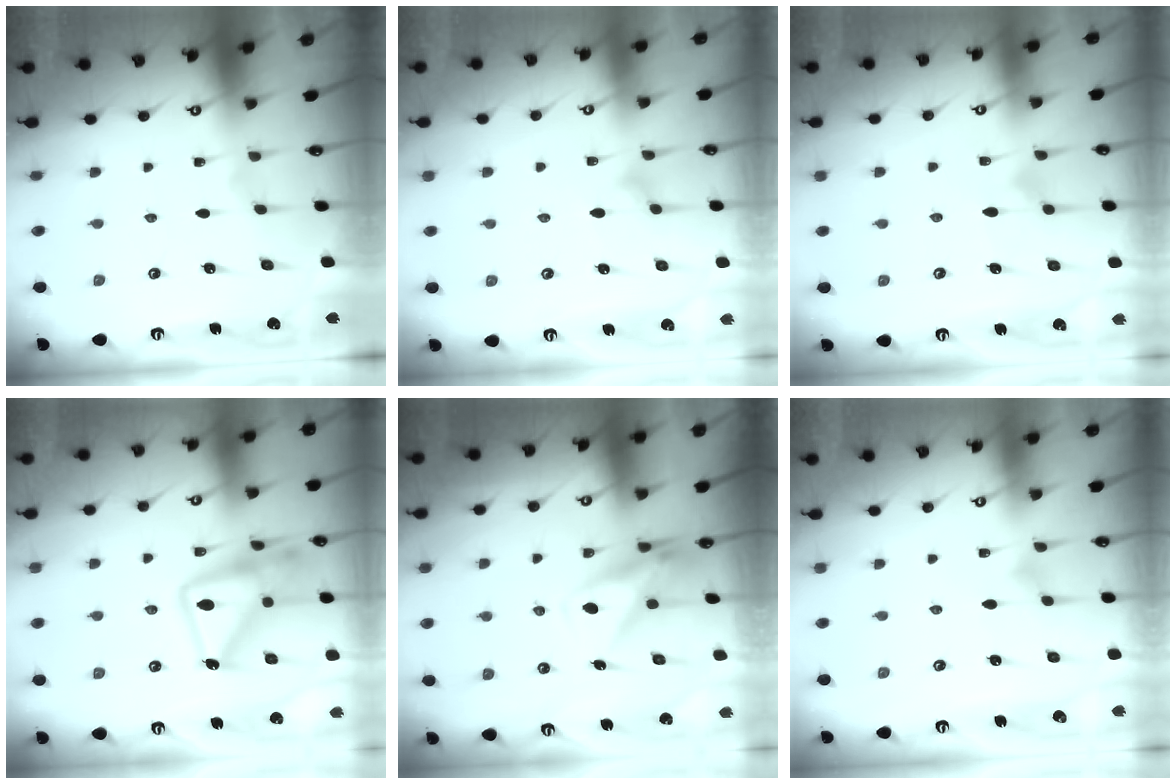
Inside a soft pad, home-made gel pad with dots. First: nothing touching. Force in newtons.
{"total": 7.9, "press": 7.9, "slide": 0.3}
{"total": 8.1, "press": 8.1, "slide": 0.3}
{"total": 18.2, "press": 18.2, "slide": 1.3}
{"total": 8.5, "press": 8.4, "slide": 0.8}
{"total": 3.7, "press": 3.7, "slide": 0.3}